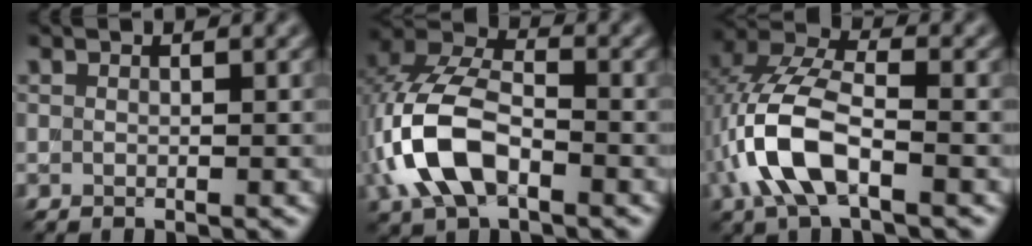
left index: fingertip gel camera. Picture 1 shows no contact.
{"total": 8.5, "force": [-2.6, 4.9, 6.5], "torque": [-0.151, 0.013, -0.061]}
{"total": 7.8, "force": [-2.4, 3.5, 6.5], "torque": [-0.149, 0.014, -0.051]}